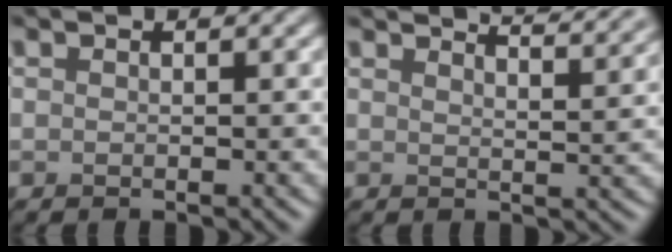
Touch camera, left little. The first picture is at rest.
{"total": 6.5, "force": [5.6, 1.4, 3.0], "torque": [-0.018, 0.030, 0.042]}